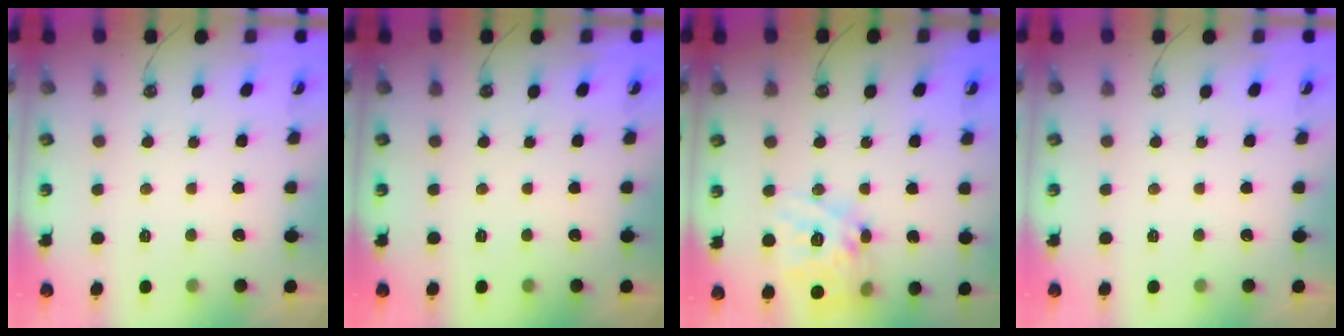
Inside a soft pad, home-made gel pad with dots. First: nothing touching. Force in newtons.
{"total": 0.0}
{"total": 16.8, "press": 16.8, "slide": 1.4}
{"total": 0.0}